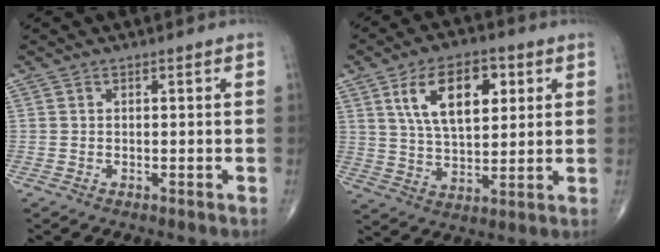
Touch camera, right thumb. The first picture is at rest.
{"total": 13.7, "force": [4.8, 7.2, 10.5], "torque": [-0.153, -0.012, 0.086]}